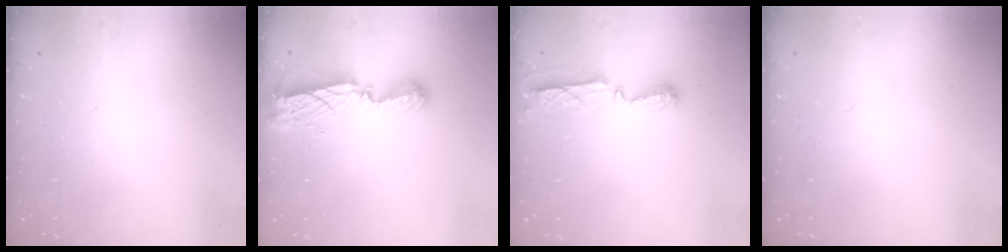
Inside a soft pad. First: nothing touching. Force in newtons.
{"total": 7.9, "press": 7.9, "slide": 0.3}
{"total": 5.6, "press": 5.5, "slide": 0.6}
{"total": 0.0}